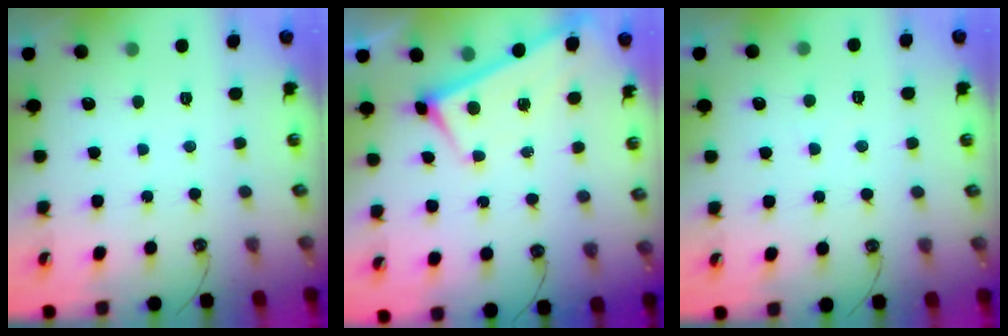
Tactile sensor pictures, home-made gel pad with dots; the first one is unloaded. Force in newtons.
{"total": 3.1, "press": 3.1, "slide": 0.3}
{"total": 7.6, "press": 7.5, "slide": 0.4}